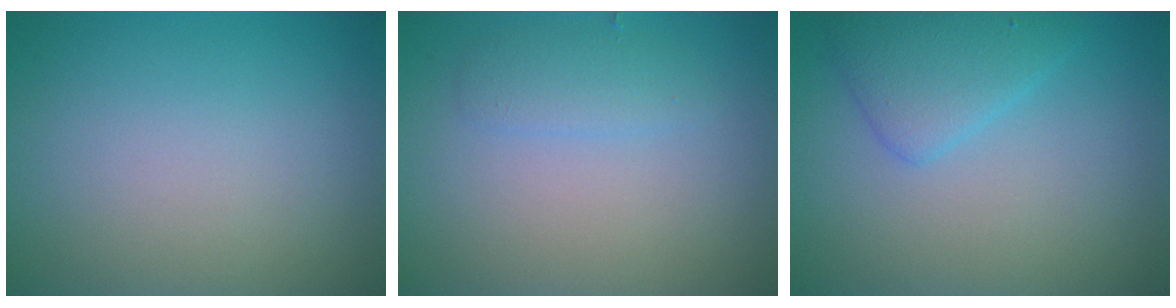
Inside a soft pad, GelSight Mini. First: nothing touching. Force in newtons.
{"total": 1.7, "press": 1.7, "slide": 0.2}
{"total": 3.2, "press": 3.2, "slide": 0.1}